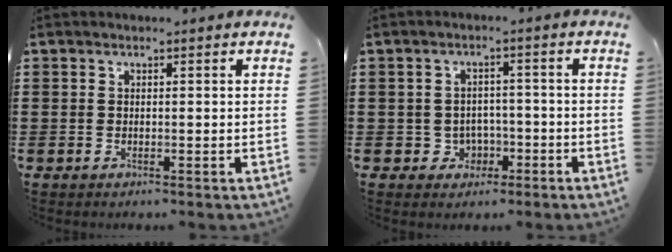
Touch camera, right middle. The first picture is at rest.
{"total": 2.9, "force": [-1.4, 2.4, 0.8], "torque": [-0.026, 0.003, -0.031]}